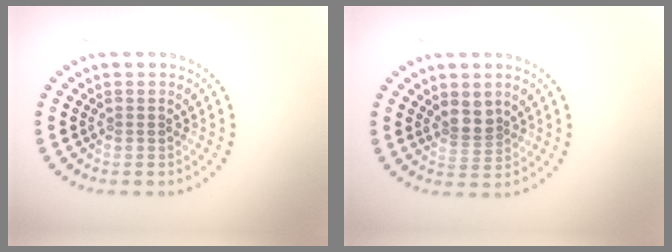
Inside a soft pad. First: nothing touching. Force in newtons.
{"total": 2.2, "press": 1.7, "slide": 1.3}